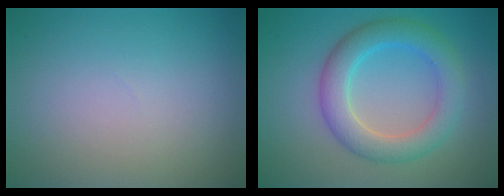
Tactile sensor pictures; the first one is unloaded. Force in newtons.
{"total": 4.9, "press": 4.9, "slide": 0.1}